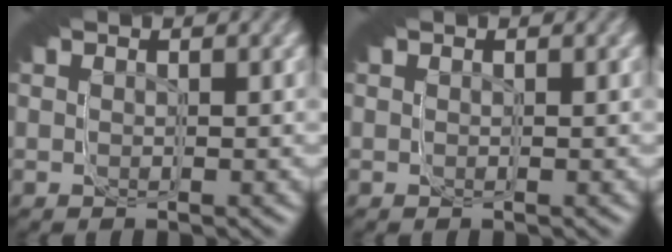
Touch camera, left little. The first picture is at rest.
{"total": 0.0}